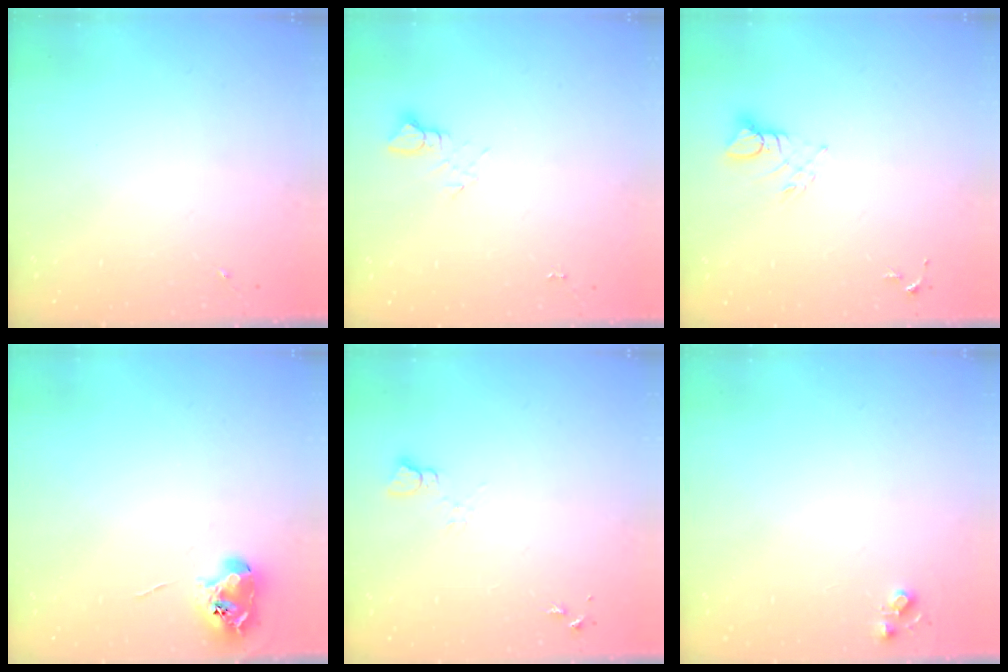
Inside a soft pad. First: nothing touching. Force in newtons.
{"total": 4.2, "press": 4.2, "slide": 0.4}
{"total": 4.6, "press": 4.6, "slide": 0.2}
{"total": 8.7, "press": 8.6, "slide": 0.8}
{"total": 3.7, "press": 3.7, "slide": 0.4}
{"total": 5.1, "press": 5.1, "slide": 0.7}